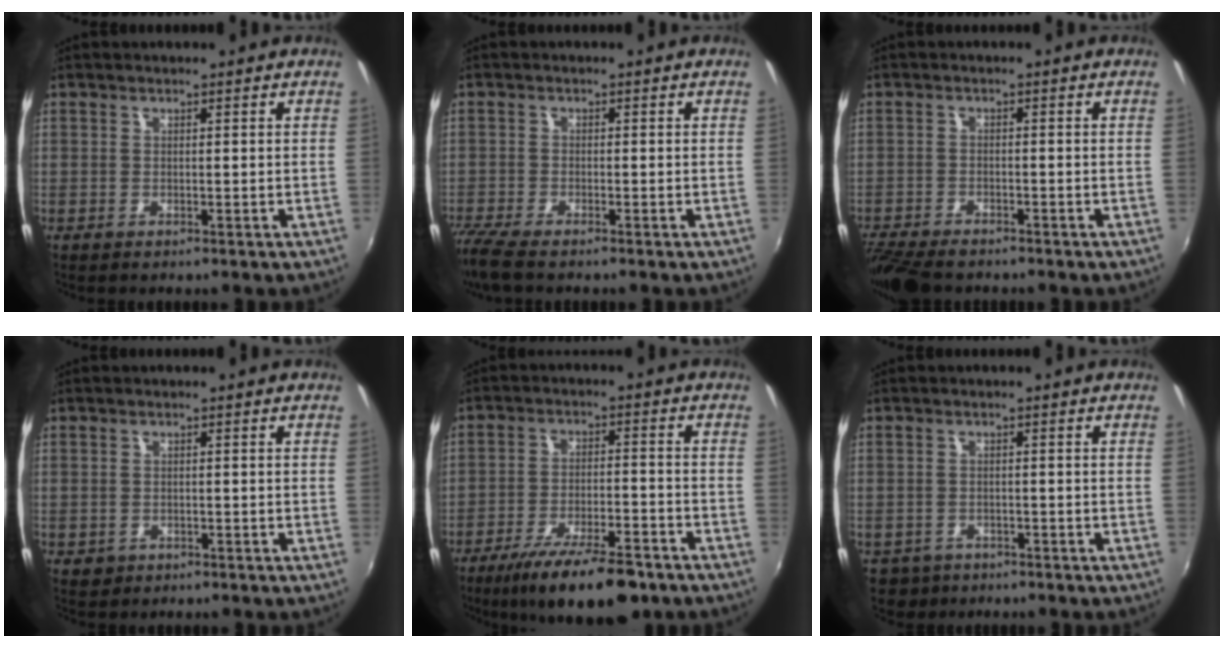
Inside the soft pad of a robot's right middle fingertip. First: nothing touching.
{"total": 5.6, "force": [-4.6, 0.7, 3.0], "torque": [-0.083, -0.023, -0.089]}
{"total": 9.0, "force": [-7.8, 2.6, 3.7], "torque": [-0.103, -0.032, -0.141]}
{"total": 2.1, "force": [-0.8, 1.8, 0.8], "torque": [-0.019, -0.002, -0.008]}
{"total": 15.6, "force": [-11.5, 4.3, 9.6], "torque": [-0.183, -0.024, -0.179]}
{"total": 4.5, "force": [-2.6, 3.5, 1.2], "torque": [-0.035, -0.005, -0.035]}